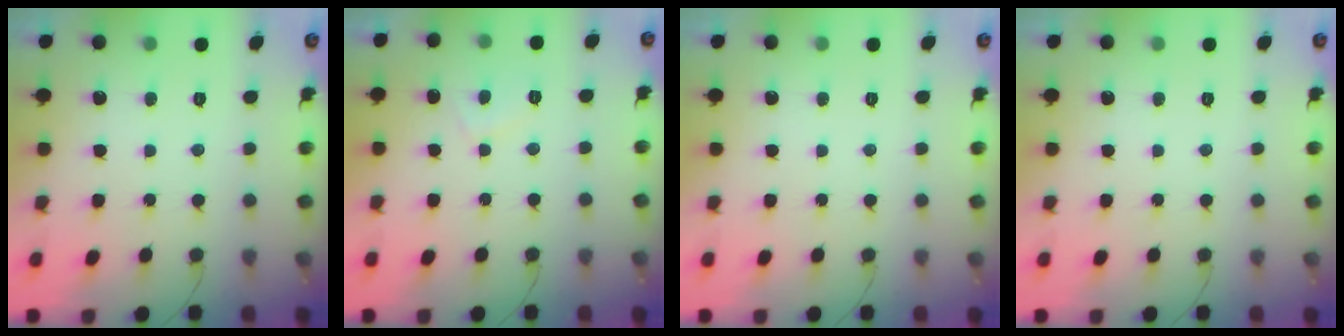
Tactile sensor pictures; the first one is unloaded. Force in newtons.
{"total": 2.3, "press": 2.2, "slide": 0.8}
{"total": 0.0}
{"total": 0.0}